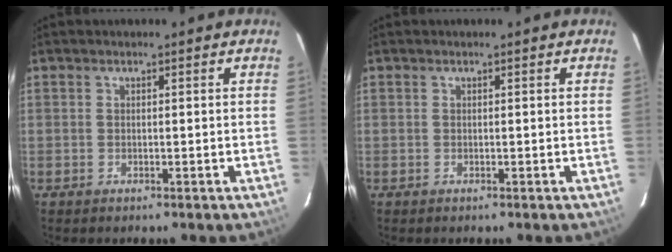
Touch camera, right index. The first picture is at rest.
{"total": 0.0}